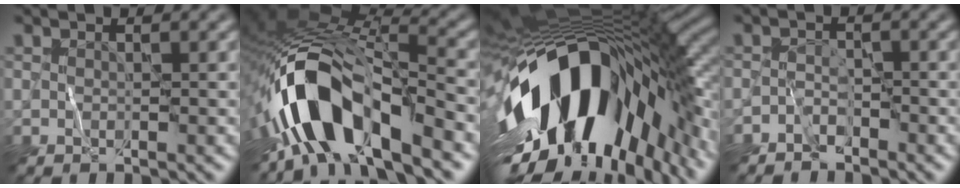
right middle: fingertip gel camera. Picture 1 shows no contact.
{"total": 11.1, "force": [-6.2, 4.3, 8.2], "torque": [-0.143, 0.008, -0.121]}
{"total": 18.6, "force": [-4.4, 9.3, 15.5], "torque": [-0.271, -0.022, -0.069]}
{"total": 1.7, "force": [-1.5, 0.7, 0.2], "torque": [0.001, 0.010, -0.033]}